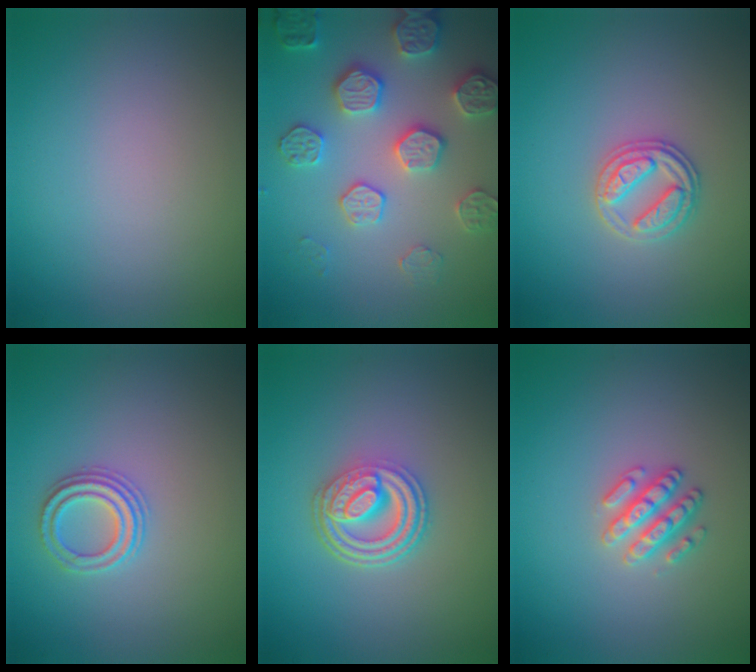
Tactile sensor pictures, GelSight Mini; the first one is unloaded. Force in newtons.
{"total": 4.9, "press": 4.9, "slide": 0.4}
{"total": 2.6, "press": 2.6, "slide": 0.6}
{"total": 2.3, "press": 2.2, "slide": 0.8}
{"total": 4.8, "press": 3.7, "slide": 3.0}
{"total": 2.5, "press": 2.5, "slide": 0.4}